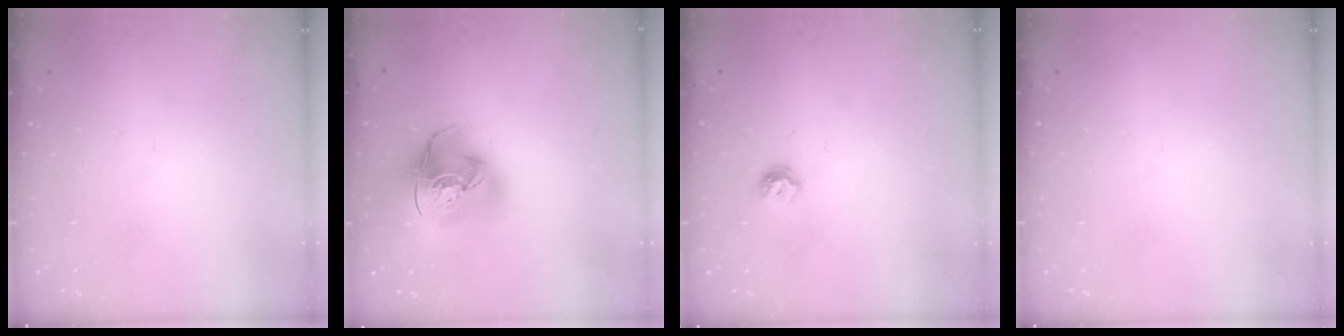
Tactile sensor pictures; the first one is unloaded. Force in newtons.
{"total": 19.5, "press": 19.4, "slide": 2.3}
{"total": 5.5, "press": 5.5, "slide": 0.8}
{"total": 0.0}